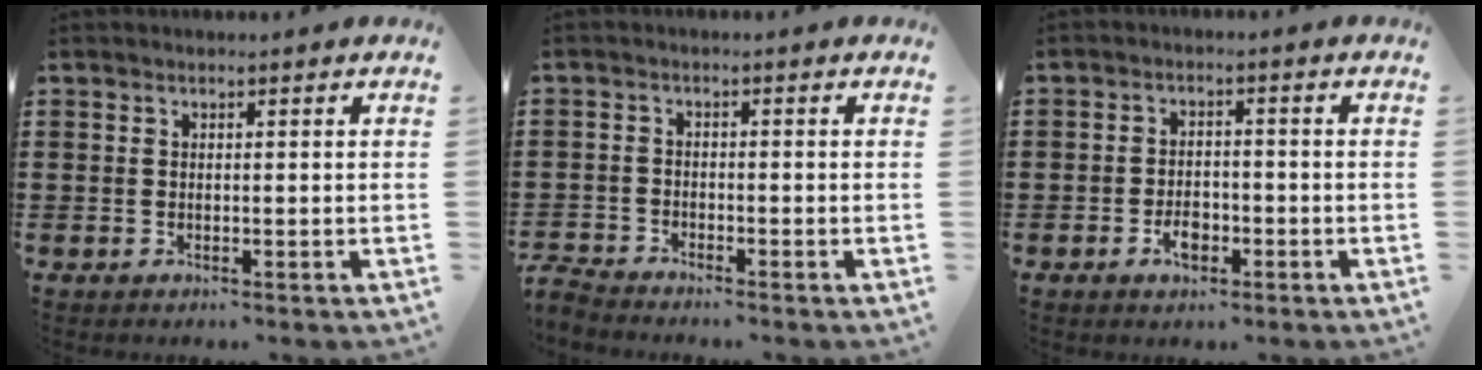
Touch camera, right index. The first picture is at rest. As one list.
[{"total": 2.3, "force": [-2.3, 0.1, 0.0], "torque": [-0.006, 0.001, -0.049]}, {"total": 3.6, "force": [-1.5, 2.0, 2.6], "torque": [-0.046, 0.003, -0.027]}]